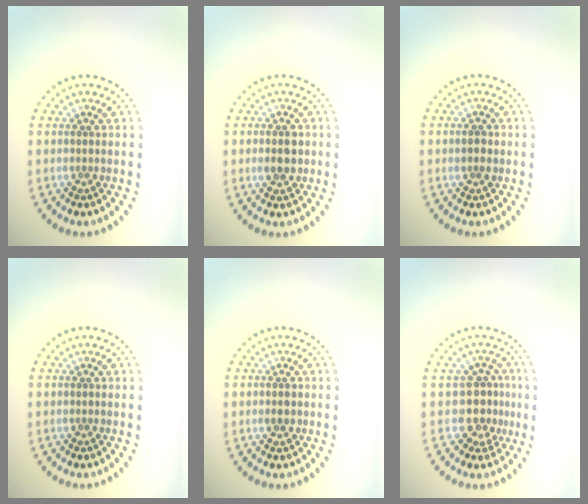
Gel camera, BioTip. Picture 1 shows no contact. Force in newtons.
{"total": 2.7, "press": 2.7, "slide": 0.2}
{"total": 1.2, "press": 1.2, "slide": 0.2}
{"total": 0.0}
{"total": 1.4, "press": 1.4, "slide": 0.1}
{"total": 3.0, "press": 2.1, "slide": 2.1}